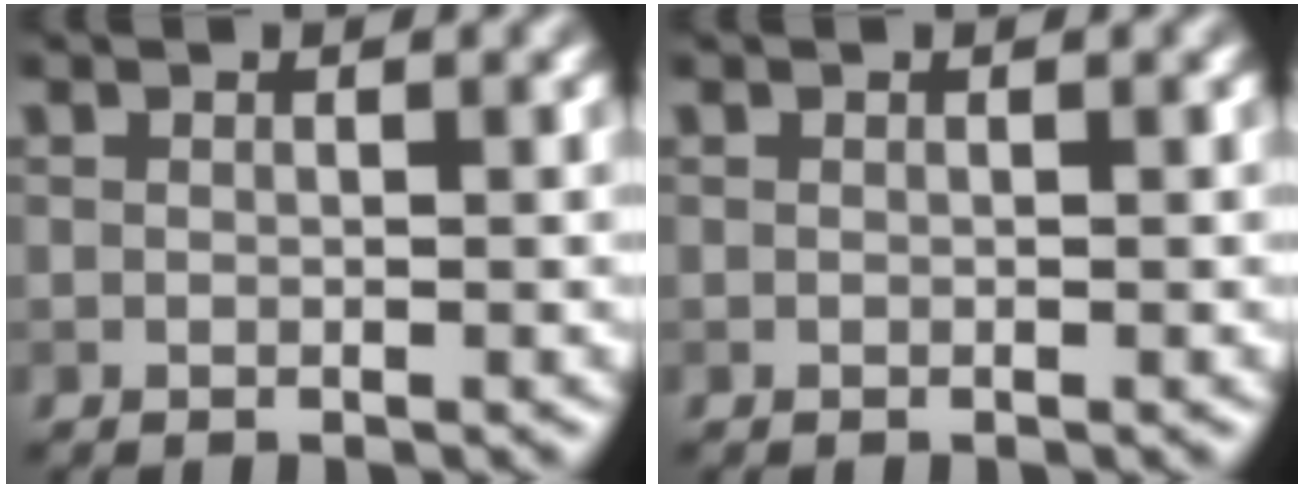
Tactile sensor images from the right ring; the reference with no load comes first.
{"total": 0.0}